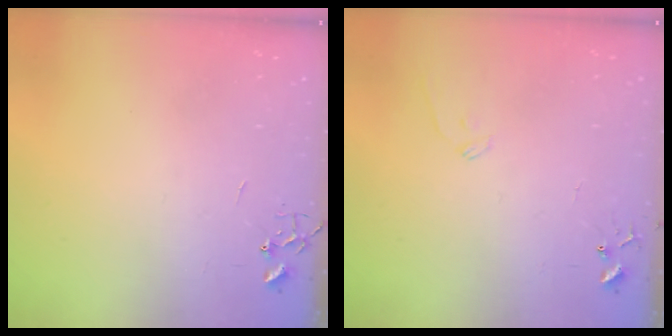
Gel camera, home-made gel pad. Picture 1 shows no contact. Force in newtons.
{"total": 6.6, "press": 6.6, "slide": 0.6}